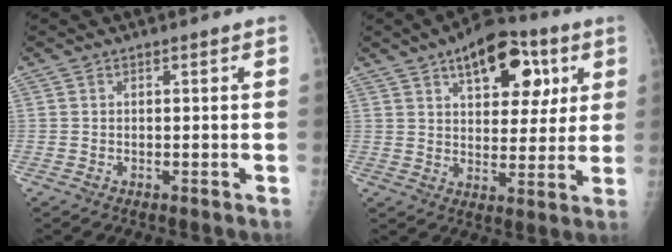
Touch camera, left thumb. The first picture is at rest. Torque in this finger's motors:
{"motor_torque": [1.19, 1.40, 0.72, -0.78, 0.09]}